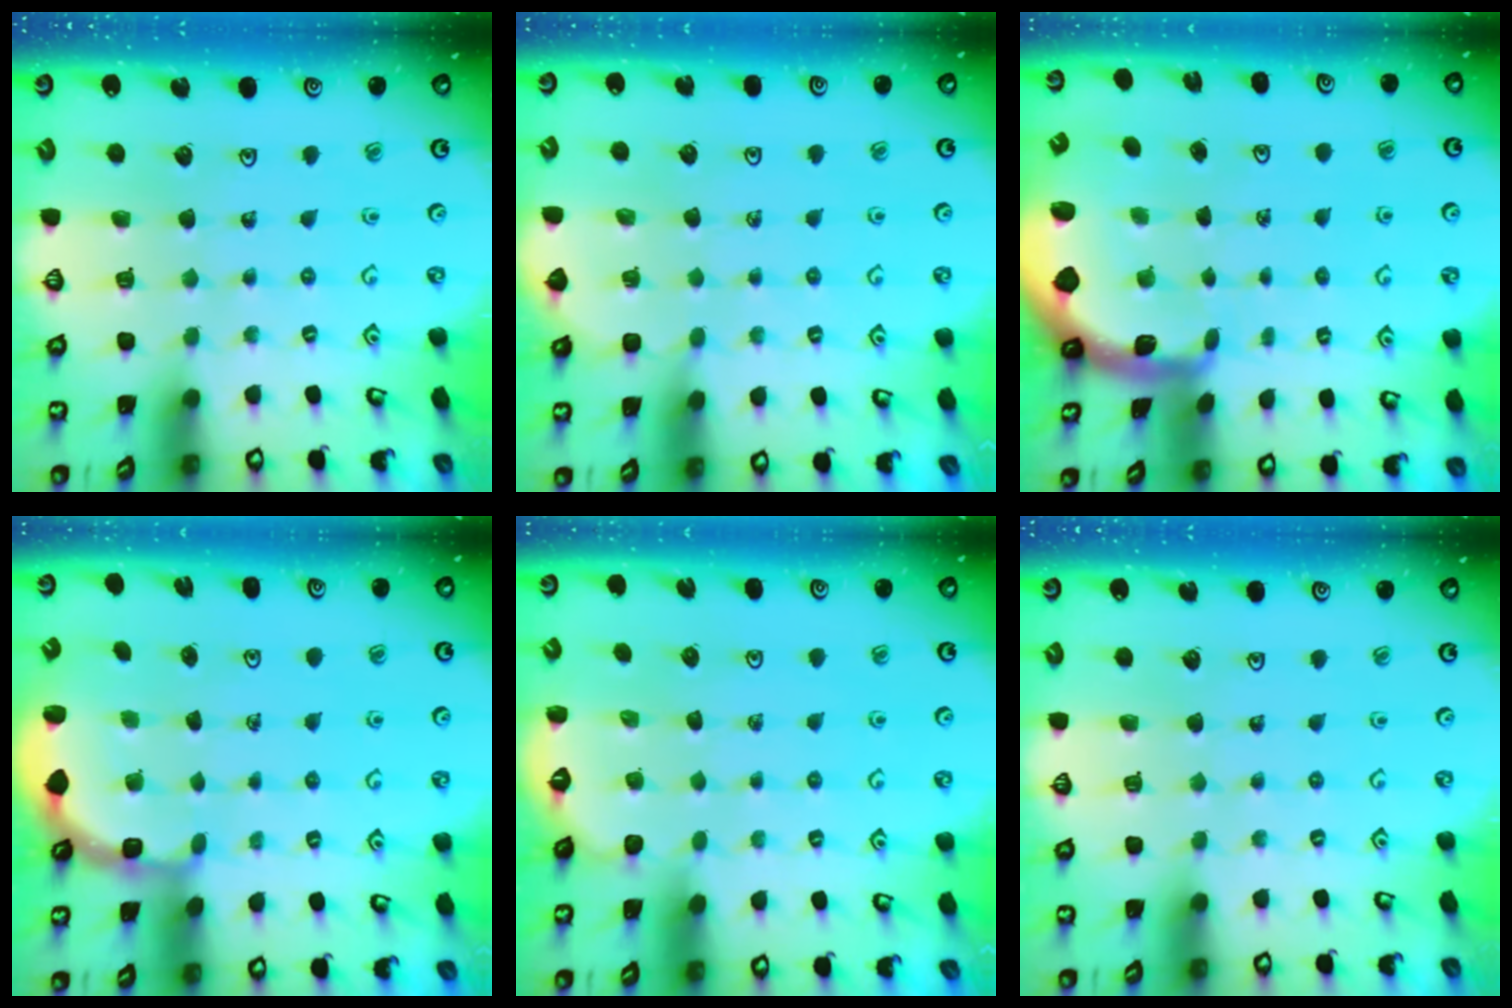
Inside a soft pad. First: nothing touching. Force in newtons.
{"total": 1.6, "press": 1.5, "slide": 0.2}
{"total": 1.9, "press": 1.8, "slide": 0.5}
{"total": 2.7, "press": 2.3, "slide": 1.4}
{"total": 1.5, "press": 1.0, "slide": 1.1}
{"total": 0.0}